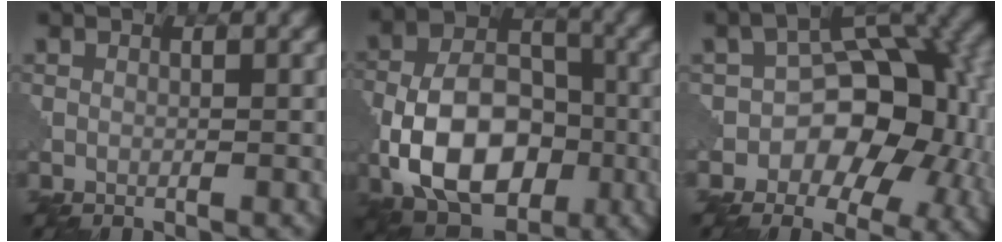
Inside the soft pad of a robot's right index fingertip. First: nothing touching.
{"total": 11.5, "force": [-3.5, 7.3, 8.1], "torque": [-0.150, 0.000, -0.070]}
{"total": 12.1, "force": [-2.3, 8.1, 8.7], "torque": [-0.089, 0.002, -0.041]}